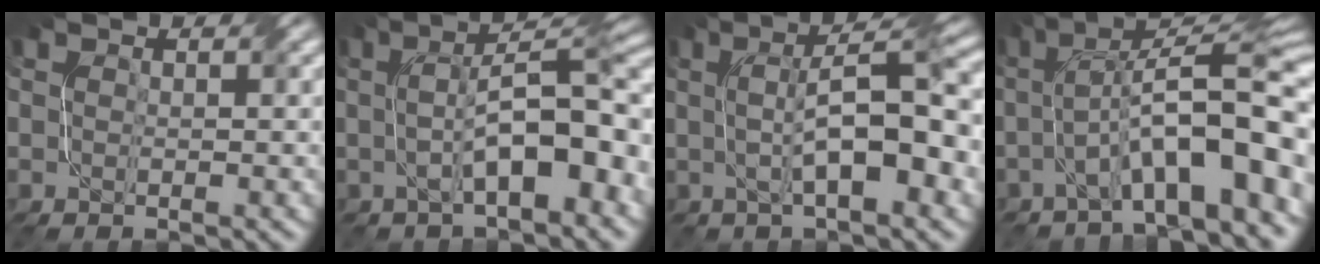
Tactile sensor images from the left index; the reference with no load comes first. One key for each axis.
{"total": 9.5, "fx": -0.8, "fy": 3.1, "fz": 9.0, "tx": -0.128, "ty": 0.017, "tz": -0.016}
{"total": 8.3, "fx": 0.3, "fy": 2.2, "fz": 8.0, "tx": -0.118, "ty": 0.010, "tz": 0.004}
{"total": 11.4, "fx": -2.9, "fy": 2.9, "fz": 10.6, "tx": -0.166, "ty": 0.024, "tz": -0.044}